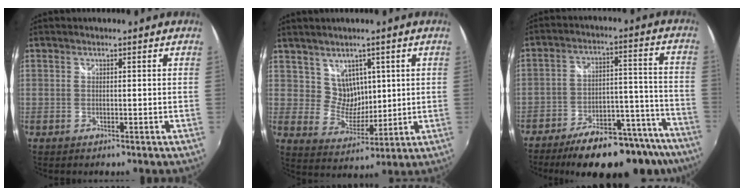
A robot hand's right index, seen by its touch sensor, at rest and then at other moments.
{"total": 6.3, "force": [3.0, 5.1, 2.0], "torque": [-0.028, 0.001, 0.064]}
{"total": 23.4, "force": [-18.7, 7.8, 11.6], "torque": [-0.174, 0.017, -0.236]}